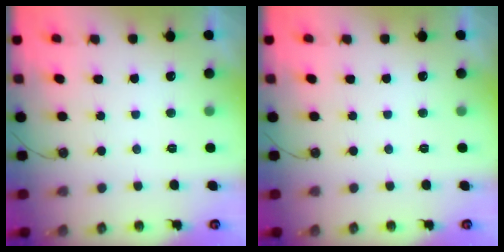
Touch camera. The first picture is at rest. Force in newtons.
{"total": 0.0}